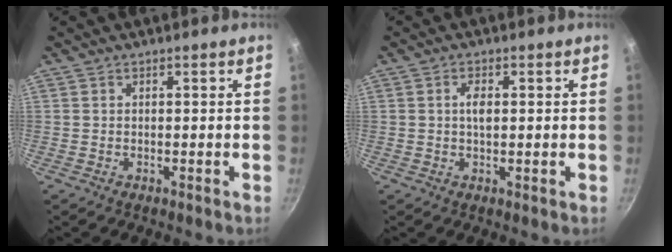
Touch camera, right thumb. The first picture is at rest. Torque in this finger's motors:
{"motor_torque": [-0.33, 0.64, 0.11, 0.04, 0.03]}